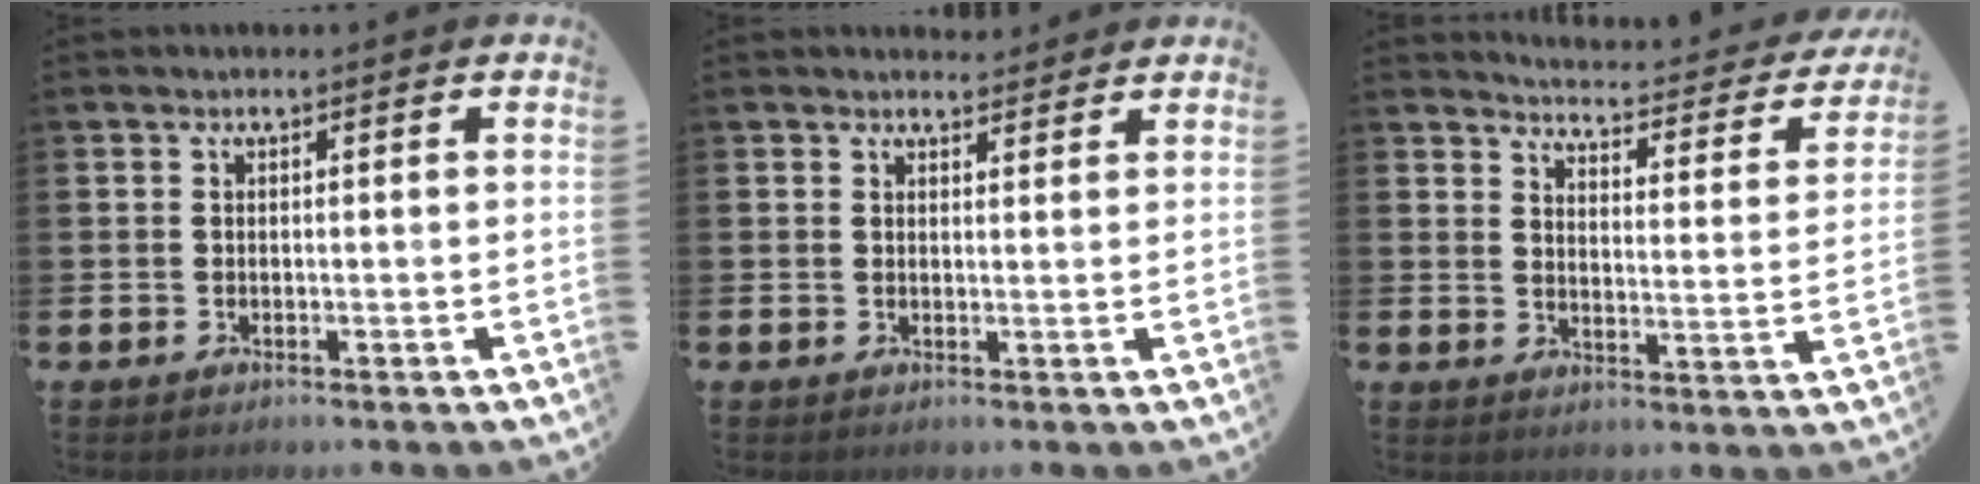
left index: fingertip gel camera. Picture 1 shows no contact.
{"total": 2.3, "force": [2.2, 0.6, -0.2], "torque": [0.007, -0.011, 0.038]}
{"total": 3.4, "force": [3.3, 0.5, 0.7], "torque": [-0.033, -0.035, 0.047]}